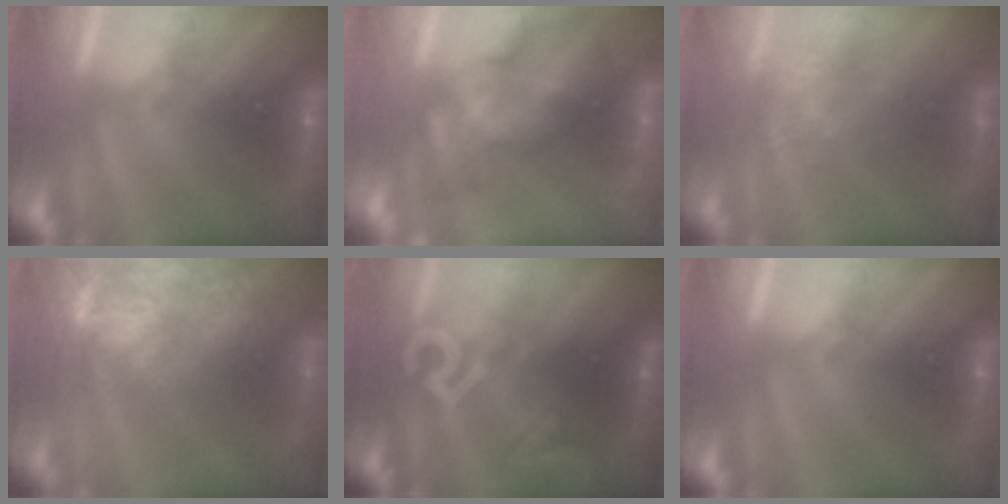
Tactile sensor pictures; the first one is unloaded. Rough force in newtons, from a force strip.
{"total": 3.4}
{"total": 3.9}
{"total": 8.1}
{"total": 2.9}
{"total": 0.0}